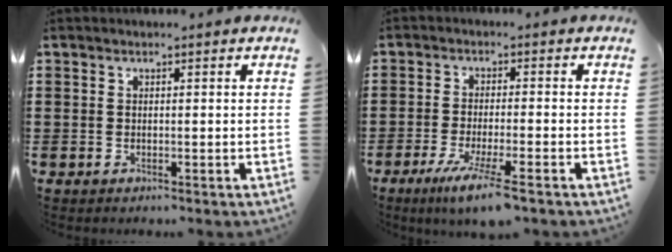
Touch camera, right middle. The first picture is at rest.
{"total": 6.1, "force": [-4.1, 0.1, 4.5], "torque": [-0.091, -0.018, -0.075]}